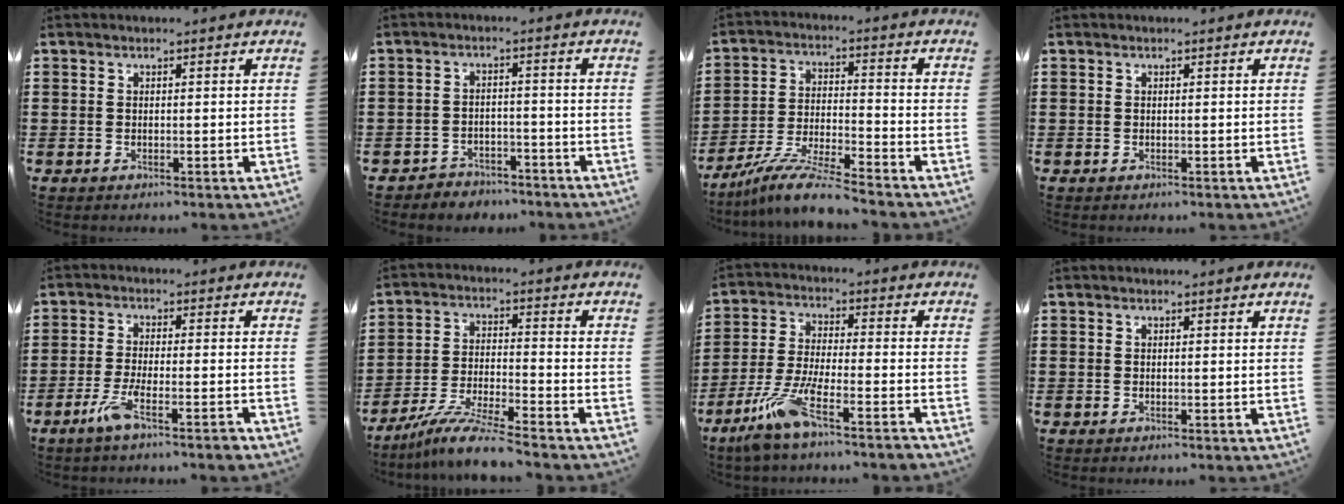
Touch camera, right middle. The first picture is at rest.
{"total": 3.1, "force": [-3.0, 0.8, -0.2], "torque": [-0.005, 0.002, -0.065]}
{"total": 8.8, "force": [-7.8, 0.1, 3.9], "torque": [-0.078, 0.001, -0.154]}
{"total": 0.0}
{"total": 5.2, "force": [-3.2, 0.7, 4.0], "torque": [-0.086, -0.009, -0.060]}
{"total": 8.0, "force": [-7.1, -0.1, 3.8], "torque": [-0.078, -0.007, -0.138]}
{"total": 8.5, "force": [-6.0, 0.6, 5.9], "torque": [-0.135, -0.015, -0.122]}
{"total": 0.0}